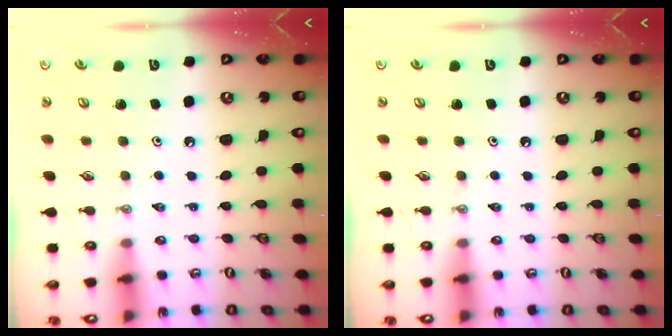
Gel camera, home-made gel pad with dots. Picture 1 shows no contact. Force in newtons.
{"total": 0.0}